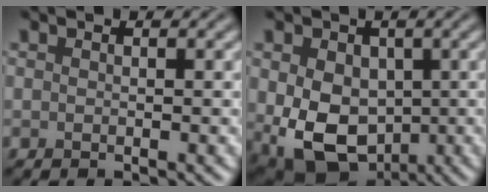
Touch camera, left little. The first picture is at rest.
{"total": 9.7, "force": [-1.0, 7.3, 6.3], "torque": [-0.104, -0.022, -0.008]}